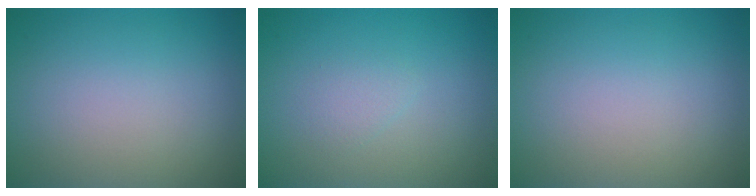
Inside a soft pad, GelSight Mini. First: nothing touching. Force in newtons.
{"total": 1.0, "press": 1.0, "slide": 0.0}
{"total": 0.0}